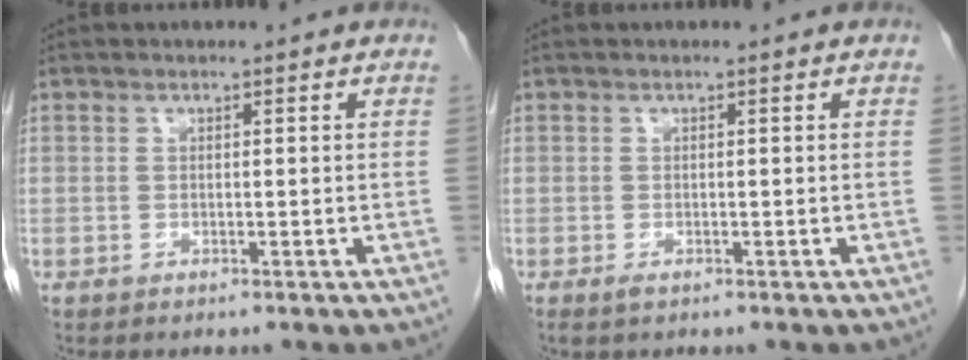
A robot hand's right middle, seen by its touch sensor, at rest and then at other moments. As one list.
[{"total": 0.7, "force": [-0.4, 0.3, 0.5], "torque": [-0.010, -0.001, -0.004]}]